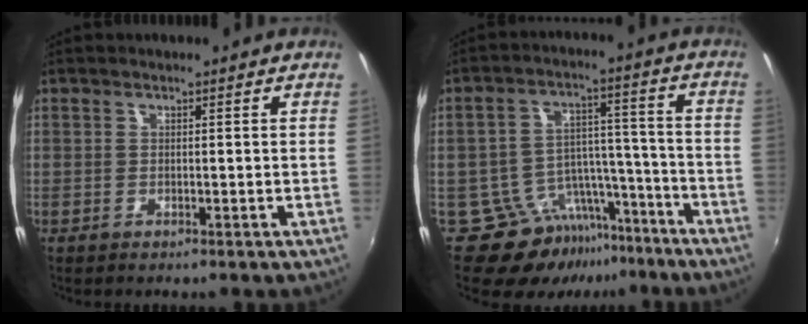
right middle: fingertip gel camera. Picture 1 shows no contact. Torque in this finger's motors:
{"motor_torque": [-0.66, -0.35, -0.17, -0.07]}